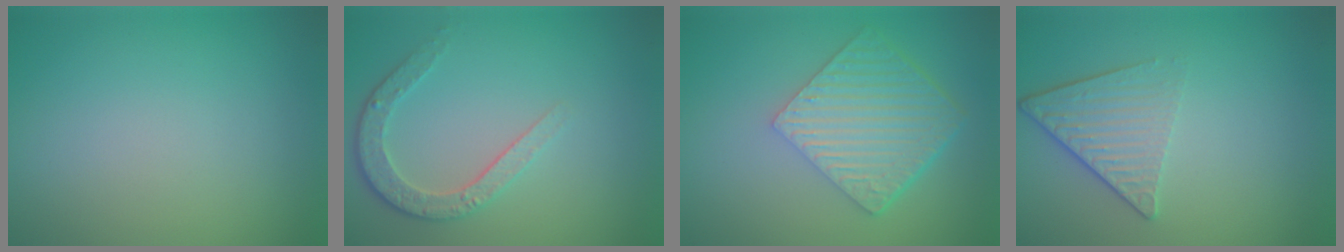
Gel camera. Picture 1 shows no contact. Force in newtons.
{"total": 3.4, "press": 2.7, "slide": 2.0}
{"total": 6.4, "press": 4.5, "slide": 4.6}
{"total": 3.6, "press": 2.6, "slide": 2.4}